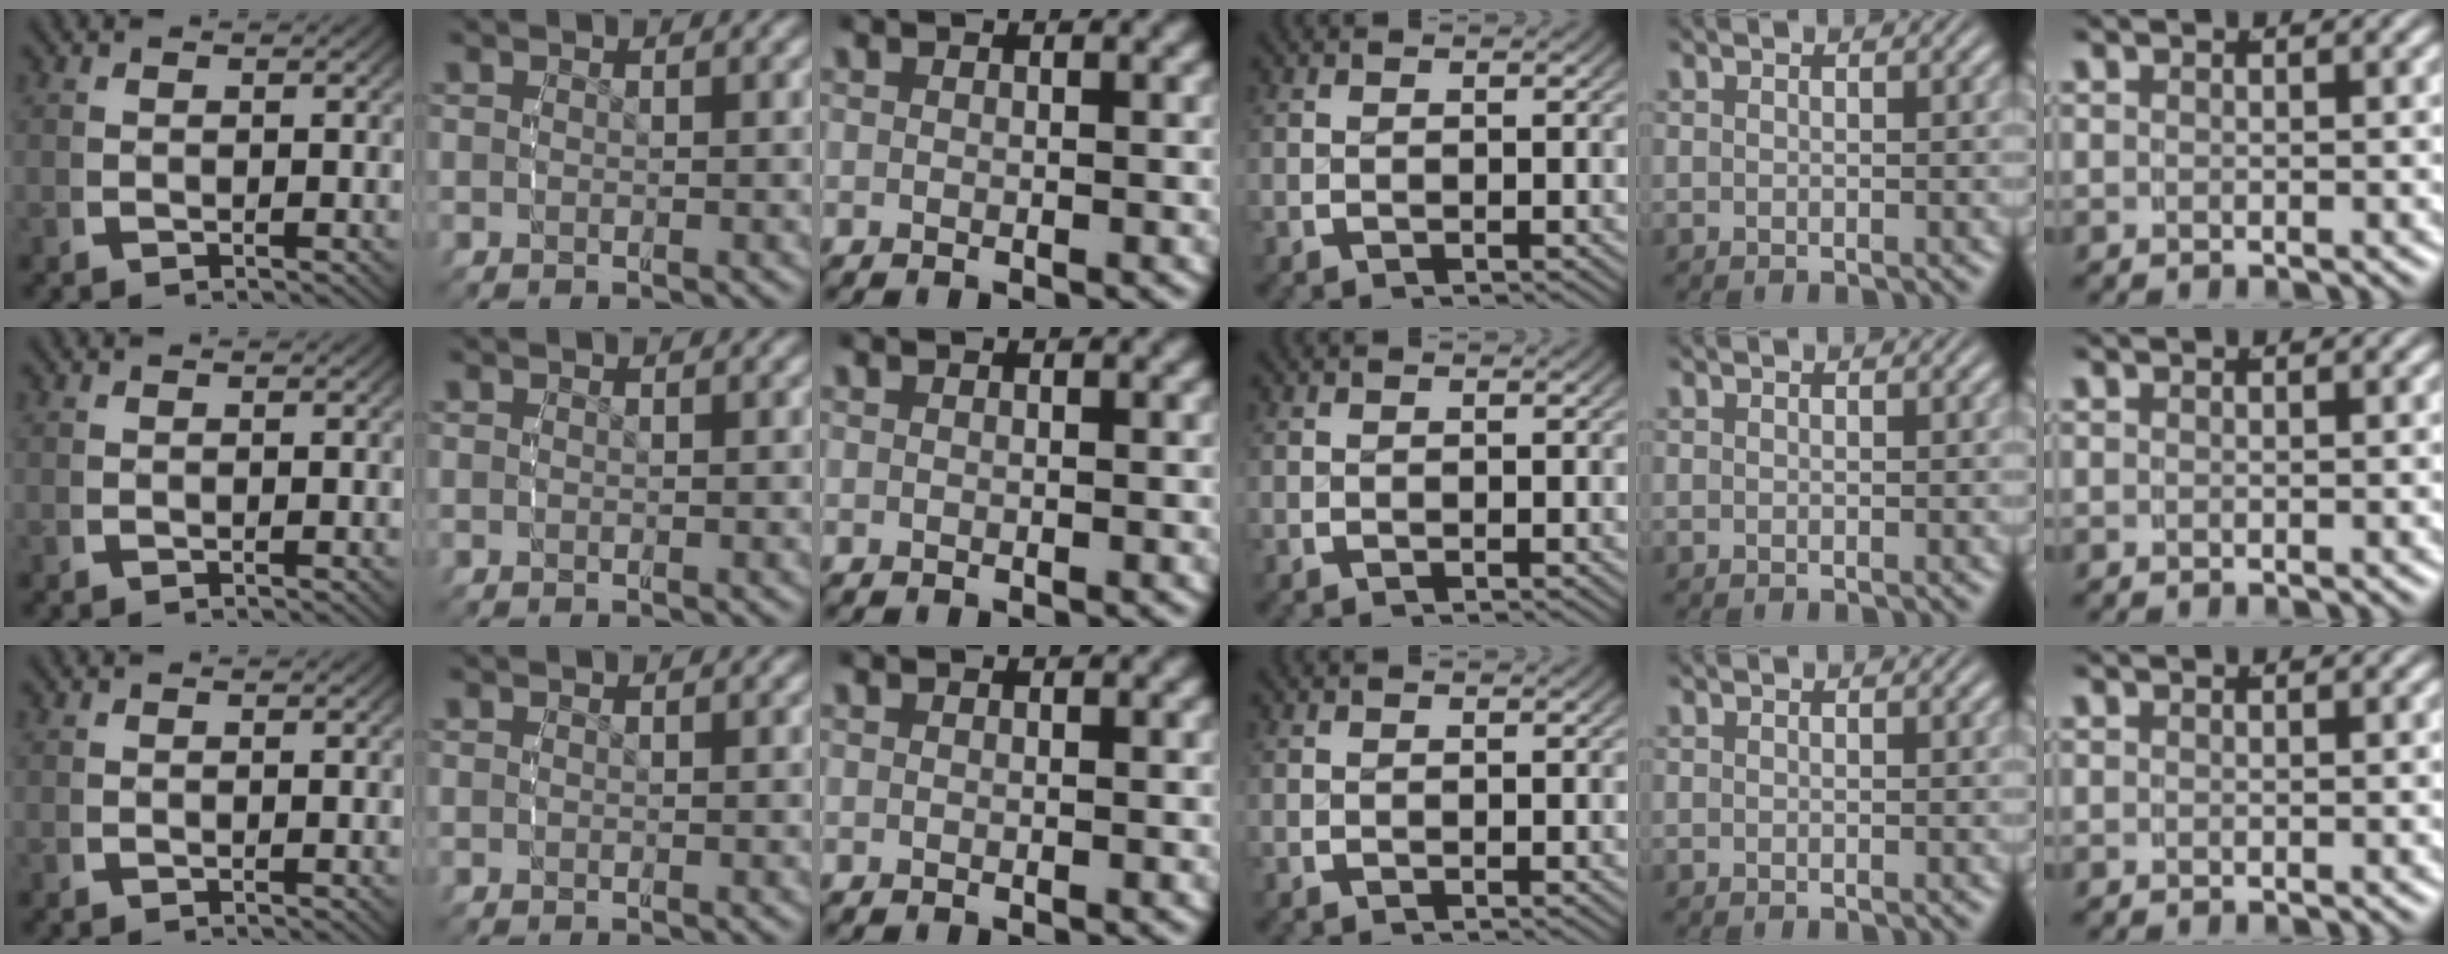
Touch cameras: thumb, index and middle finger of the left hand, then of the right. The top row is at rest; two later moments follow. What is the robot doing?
{"motion": "reach", "object": "coat"}